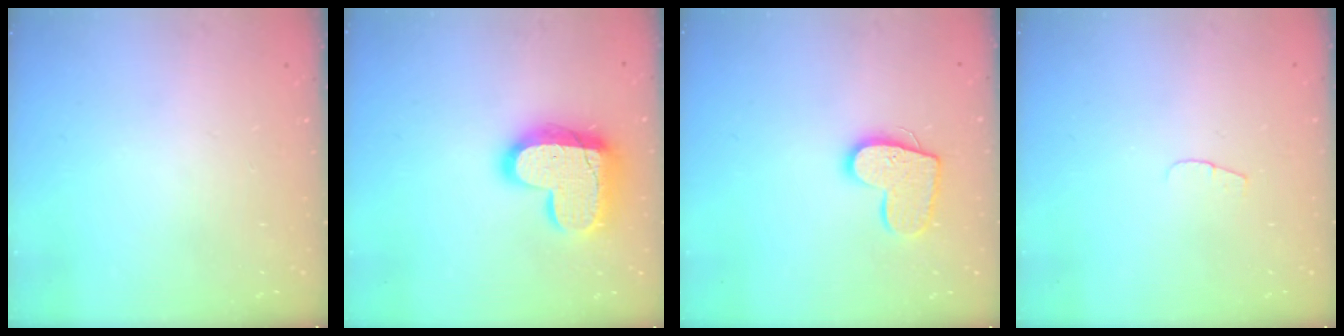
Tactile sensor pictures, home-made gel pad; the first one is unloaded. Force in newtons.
{"total": 18.0, "press": 17.9, "slide": 1.3}
{"total": 13.0, "press": 13.0, "slide": 0.9}
{"total": 4.1, "press": 4.1, "slide": 0.4}